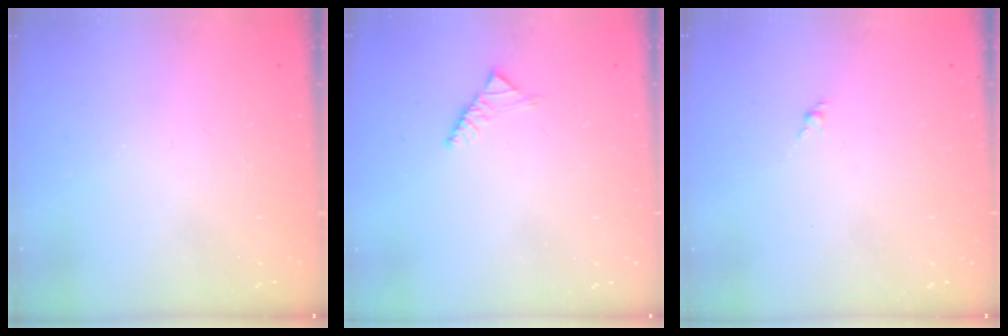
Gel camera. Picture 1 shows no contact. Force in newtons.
{"total": 2.6, "press": 2.5, "slide": 0.8}
{"total": 1.6, "press": 1.5, "slide": 0.6}